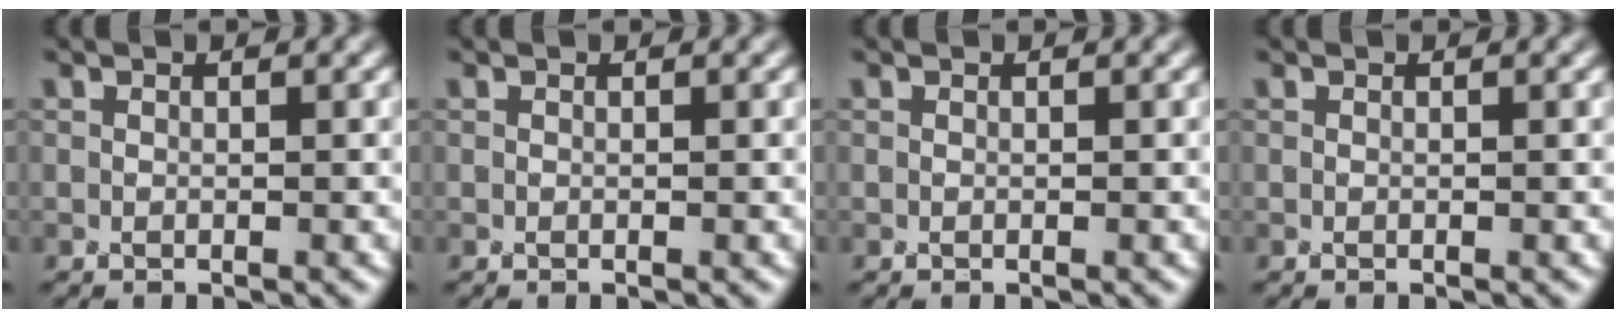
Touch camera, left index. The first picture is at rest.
{"total": 0.0}
{"total": 0.0}
{"total": 0.0}